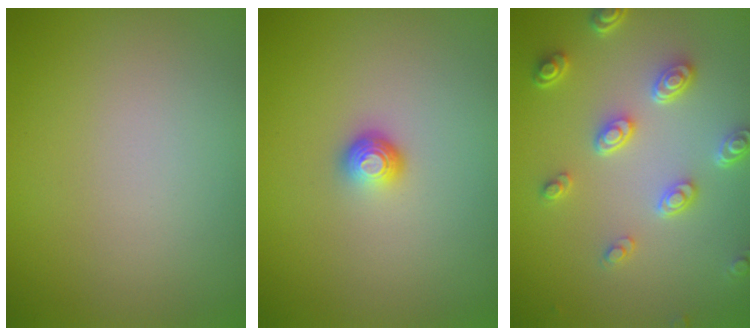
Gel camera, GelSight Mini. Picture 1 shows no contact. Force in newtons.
{"total": 1.5, "press": 1.1, "slide": 1.1}
{"total": 4.4, "press": 3.4, "slide": 2.9}